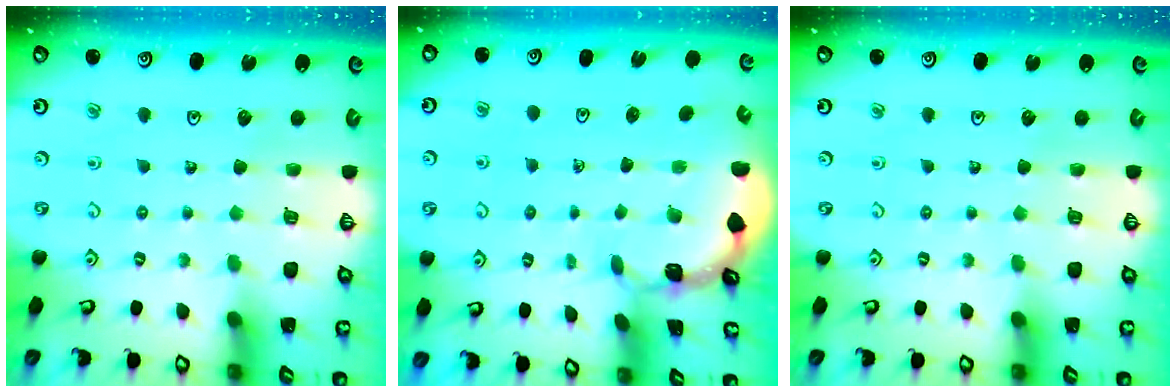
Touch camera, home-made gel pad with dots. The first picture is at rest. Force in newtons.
{"total": 1.4, "press": 1.4, "slide": 0.1}
{"total": 0.0}